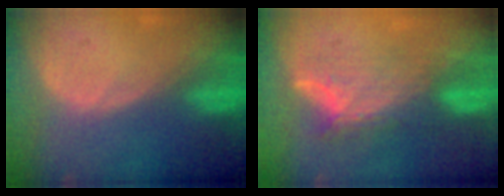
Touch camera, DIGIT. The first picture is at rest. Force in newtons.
{"total": 7.9, "press": 6.8, "slide": 4.0}